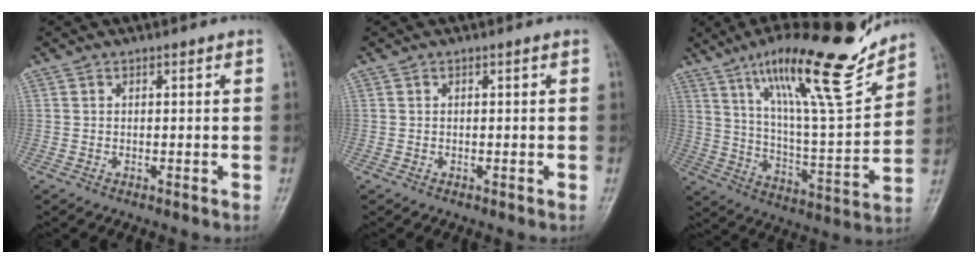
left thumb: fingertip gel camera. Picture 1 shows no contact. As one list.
[{"total": 0.0}, {"total": 22.2, "force": [15.8, 3.9, 15.2], "torque": [-0.213, -0.080, 0.264]}]